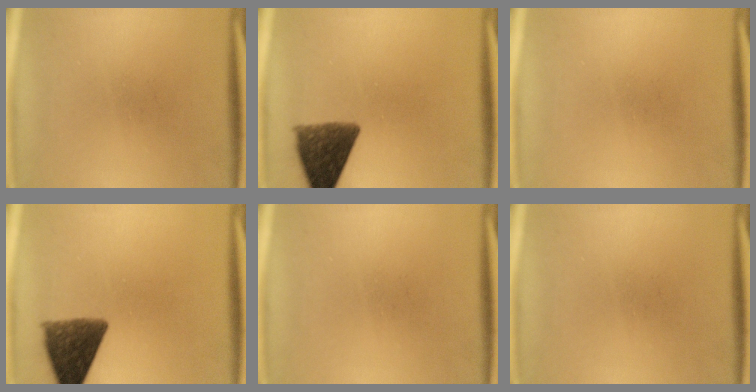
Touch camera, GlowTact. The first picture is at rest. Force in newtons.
{"total": 10.0}
{"total": 0.0}
{"total": 10.0}
{"total": 0.0}
{"total": 0.0}